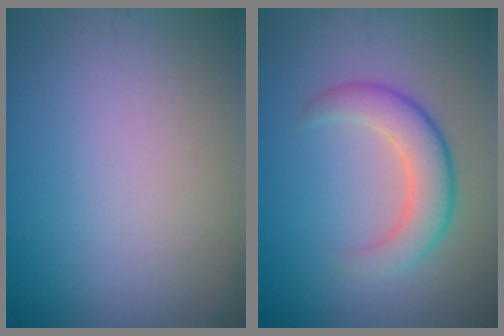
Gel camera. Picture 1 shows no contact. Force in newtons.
{"total": 4.0, "press": 4.0, "slide": 0.1}